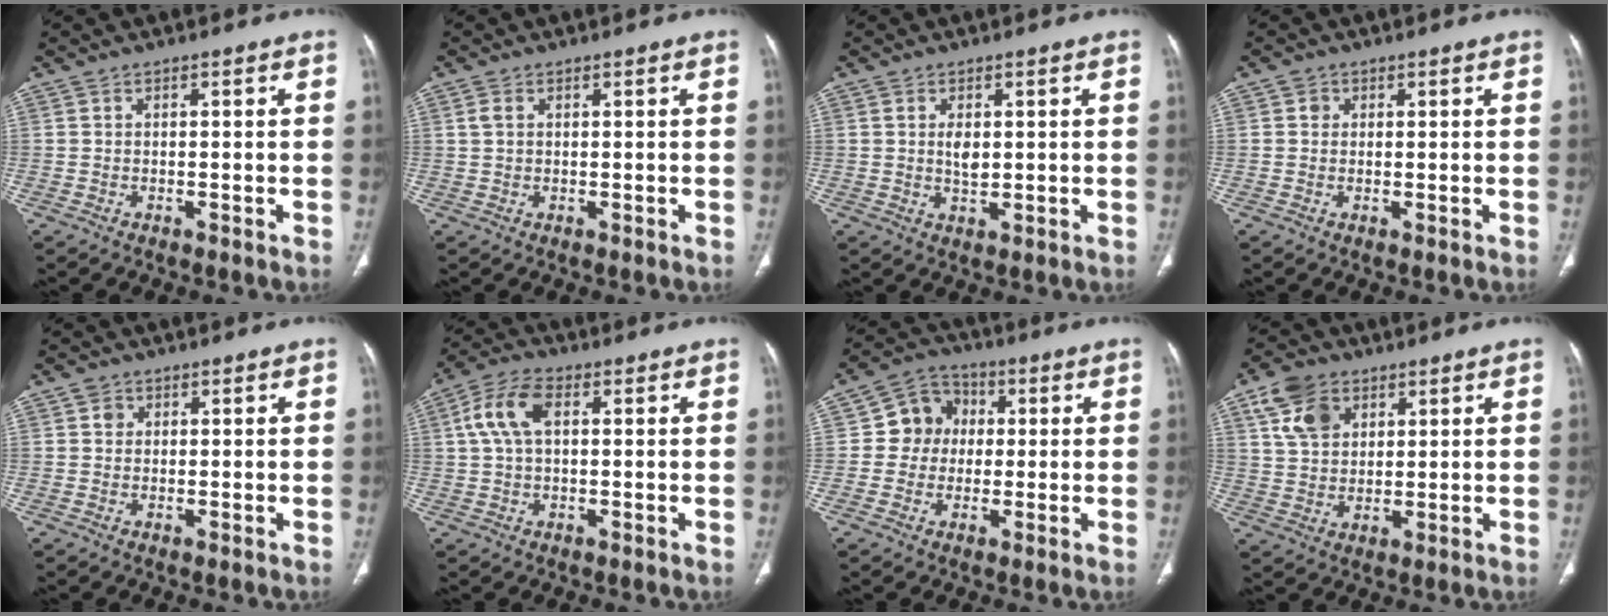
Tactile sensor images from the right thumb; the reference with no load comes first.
{"total": 1.6, "force": [0.6, 1.0, 1.1], "torque": [-0.032, 0.007, 0.017]}
{"total": 3.0, "force": [0.6, 1.6, 2.5], "torque": [-0.039, -0.006, 0.013]}
{"total": 1.3, "force": [0.3, 1.2, 0.3], "torque": [0.002, 0.001, 0.003]}
{"total": 1.7, "force": [0.5, 1.5, 0.5], "torque": [-0.001, 0.000, 0.005]}
{"total": 8.4, "force": [2.0, 4.7, 6.6], "torque": [-0.142, 0.021, 0.036]}
{"total": 8.1, "force": [0.7, 7.5, 3.0], "torque": [-0.012, 0.014, -0.001]}
{"total": 9.1, "force": [4.3, 6.4, 4.9], "torque": [-0.073, -0.008, 0.084]}